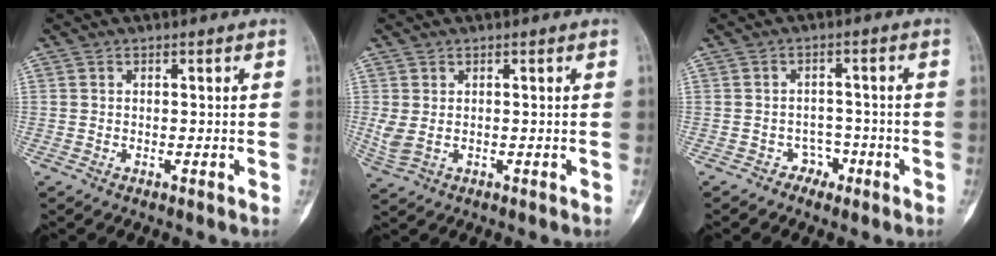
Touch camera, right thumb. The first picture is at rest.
{"total": 3.1, "force": [0.2, 1.8, 2.5], "torque": [-0.070, 0.003, 0.013]}
{"total": 2.9, "force": [-1.8, 2.2, 0.3], "torque": [0.015, 0.021, -0.030]}